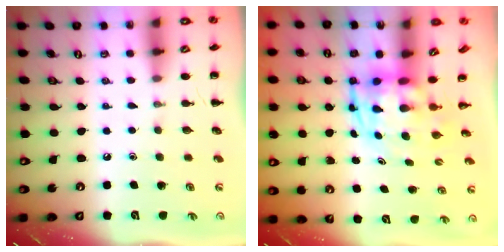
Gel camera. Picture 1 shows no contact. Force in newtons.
{"total": 3.9, "press": 3.6, "slide": 1.4}